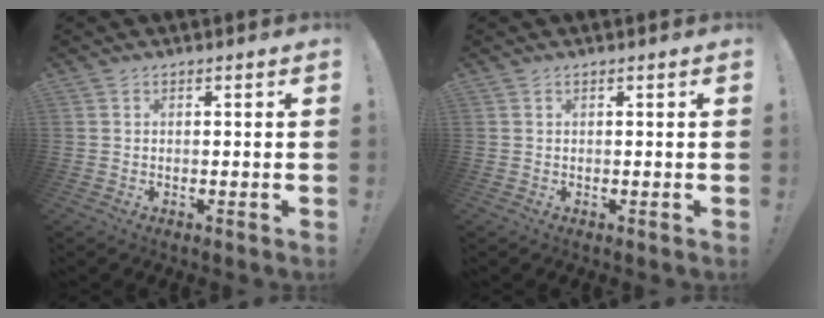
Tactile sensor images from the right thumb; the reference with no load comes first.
{"total": 0.0}